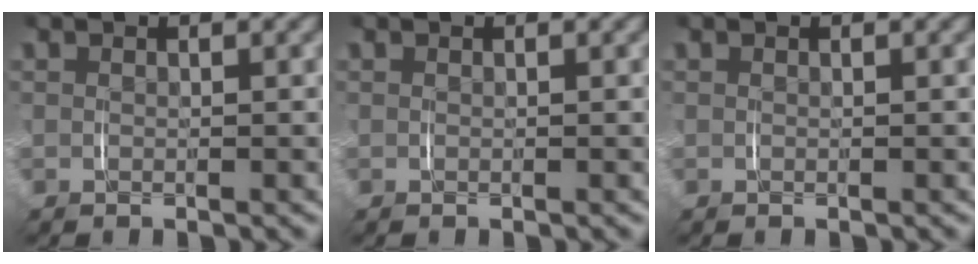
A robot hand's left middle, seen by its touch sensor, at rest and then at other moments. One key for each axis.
{"total": 0.0}
{"total": 0.0}